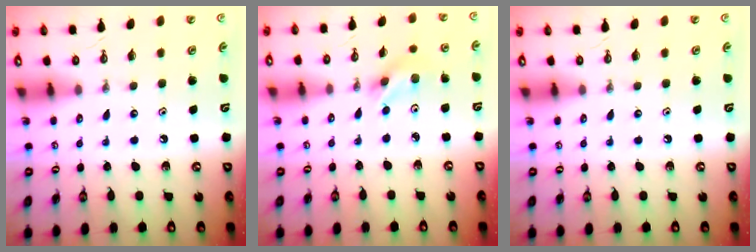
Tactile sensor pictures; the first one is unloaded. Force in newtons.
{"total": 4.0, "press": 4.0, "slide": 0.8}
{"total": 0.0}